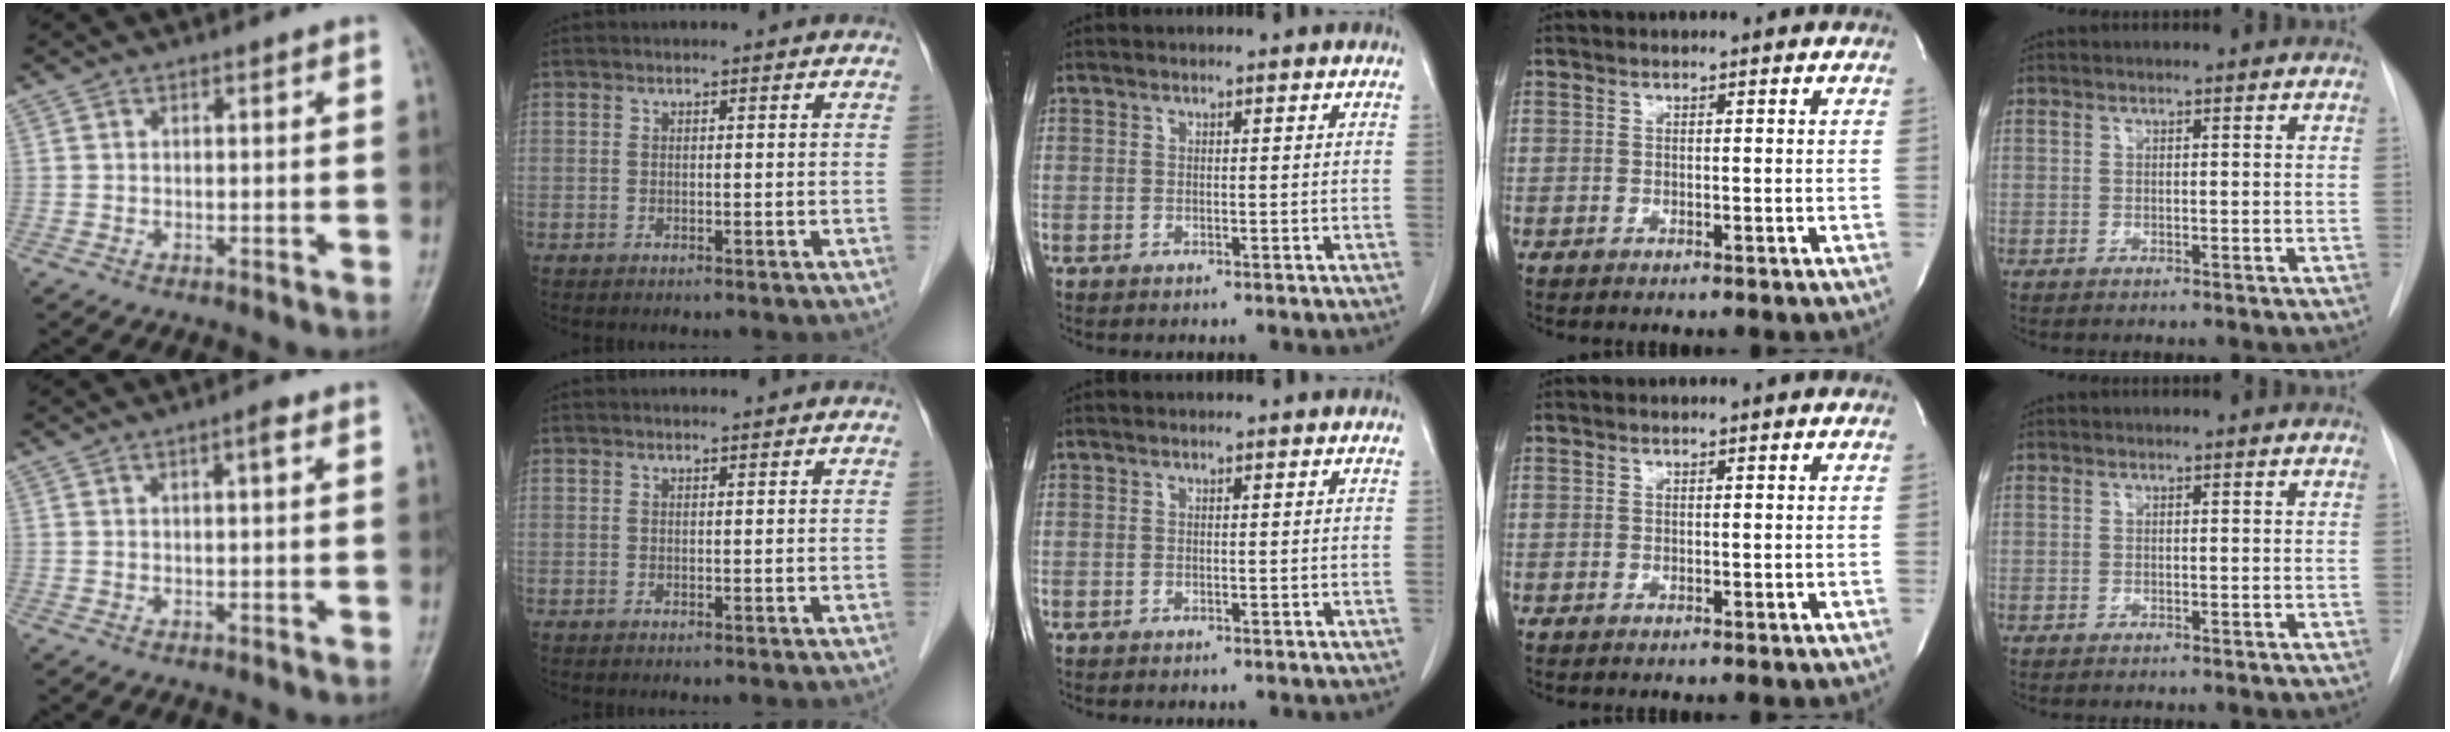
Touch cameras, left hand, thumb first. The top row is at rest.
{"thumb": {"total": 2.2, "force": [0.9, 0.9, 1.8], "torque": [-0.022, 0.002, 0.010]}, "index": {"total": 0.8, "force": [0.8, 0.0, 0.3], "torque": [-0.007, 0.004, 0.013]}}